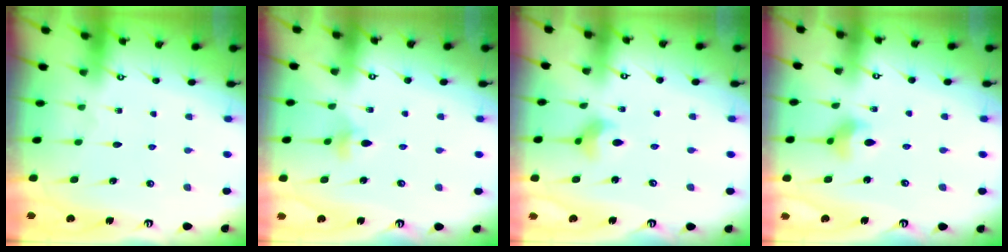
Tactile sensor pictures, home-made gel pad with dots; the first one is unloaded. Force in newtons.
{"total": 4.5, "press": 4.4, "slide": 0.7}
{"total": 3.9, "press": 3.8, "slide": 0.6}
{"total": 4.2, "press": 4.1, "slide": 0.7}